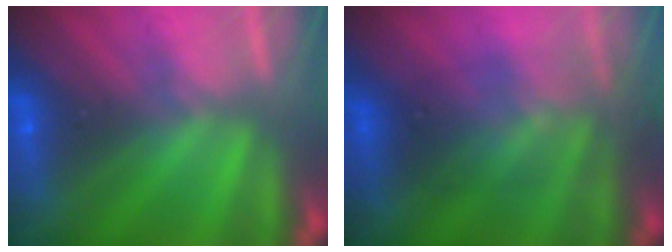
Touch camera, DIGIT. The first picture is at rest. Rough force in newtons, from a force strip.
{"total": 1.6}